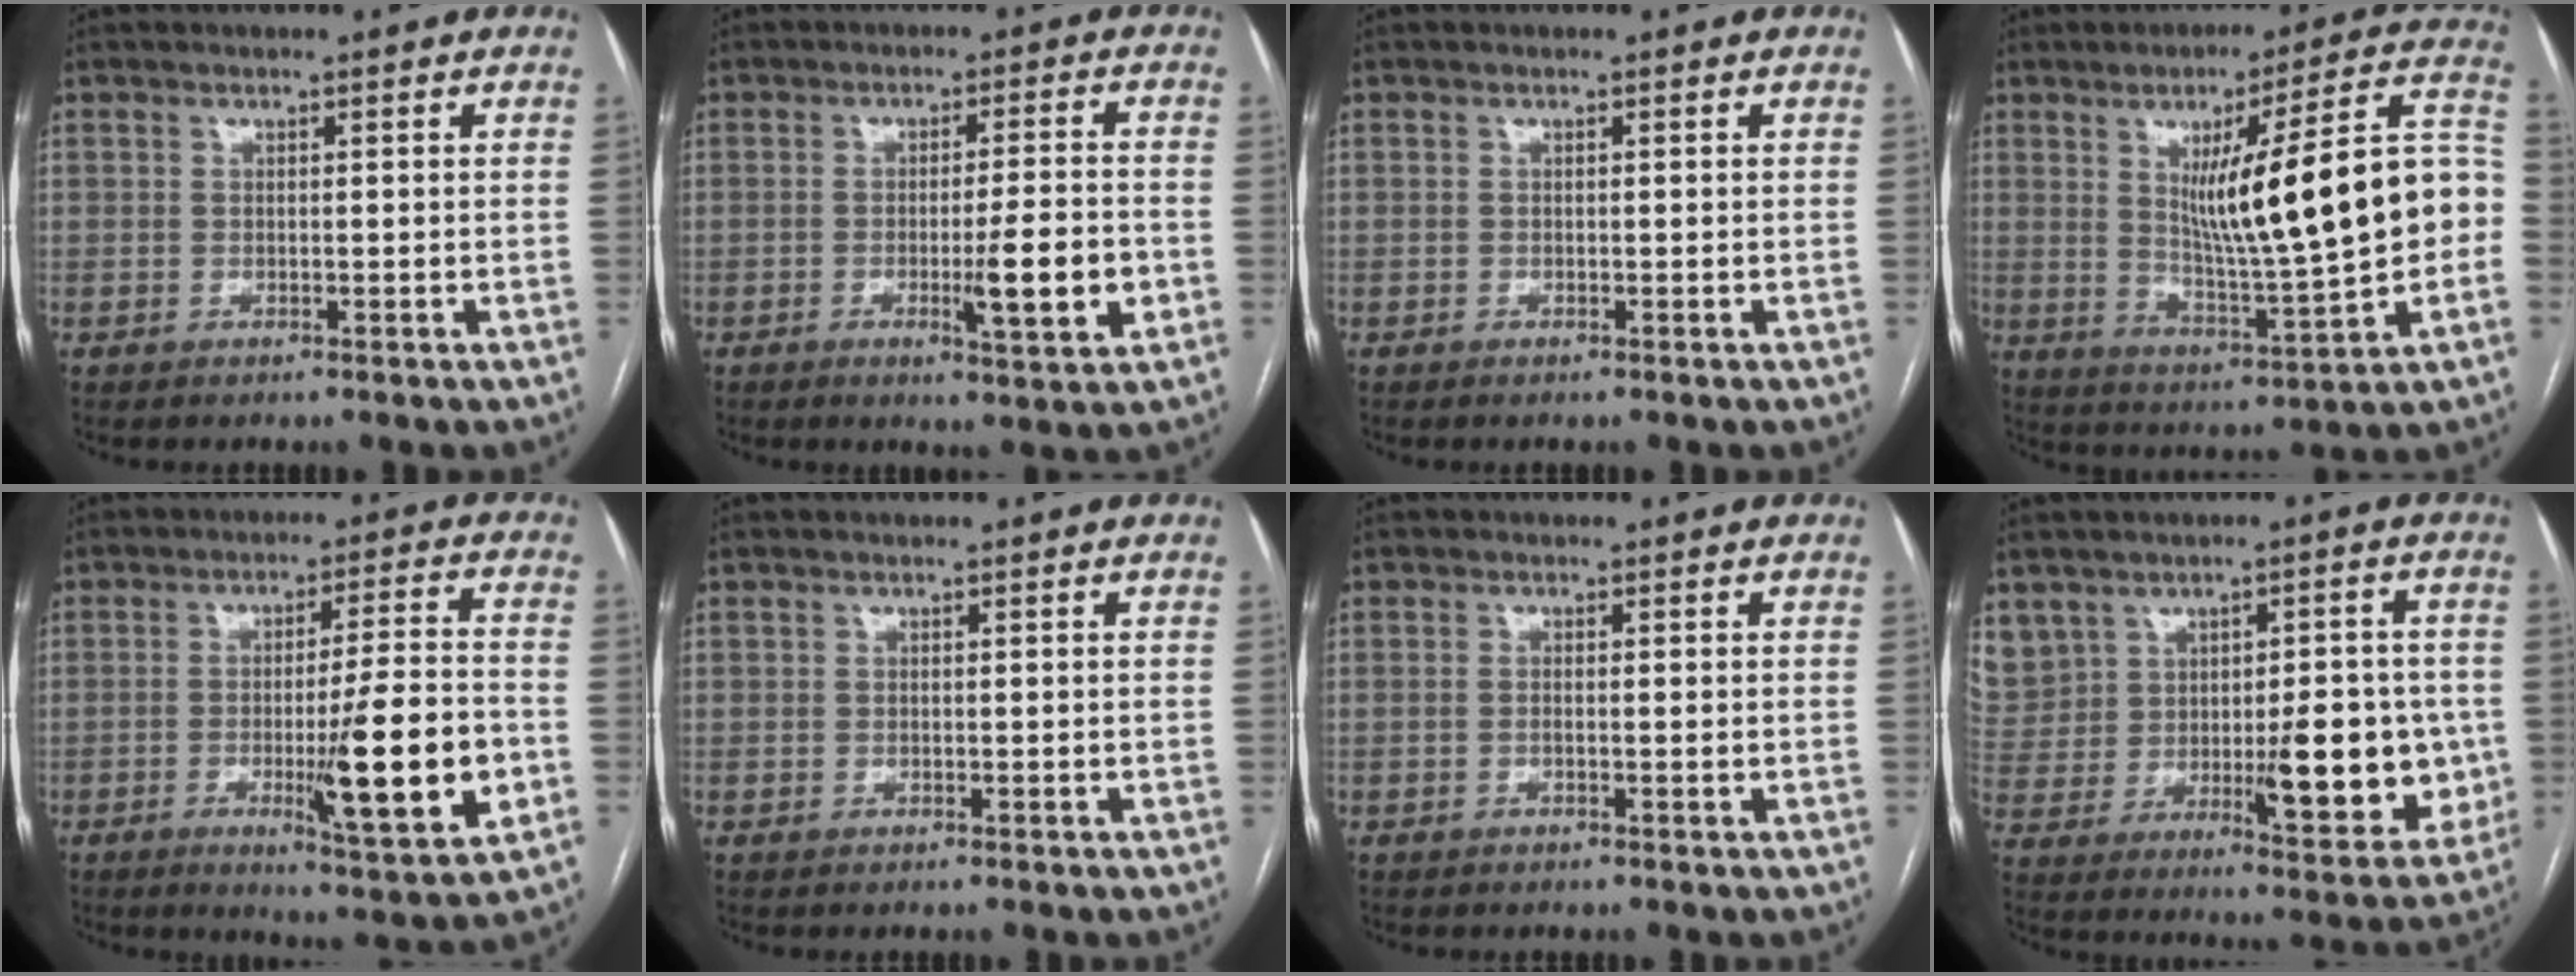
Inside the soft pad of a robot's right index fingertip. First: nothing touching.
{"total": 8.2, "force": [-2.2, 0.4, 7.9], "torque": [-0.117, -0.010, -0.029]}
{"total": 0.0}
{"total": 20.1, "force": [0.9, 1.8, 20.0], "torque": [-0.291, 0.022, 0.020]}
{"total": 14.4, "force": [-3.7, 0.6, 13.9], "torque": [-0.211, -0.018, -0.052]}
{"total": 0.0}
{"total": 0.7, "force": [0.0, 0.1, 0.7], "torque": [-0.015, 0.002, 0.002]}
{"total": 19.2, "force": [2.9, 12.0, 14.7], "torque": [-0.254, 0.023, 0.085]}